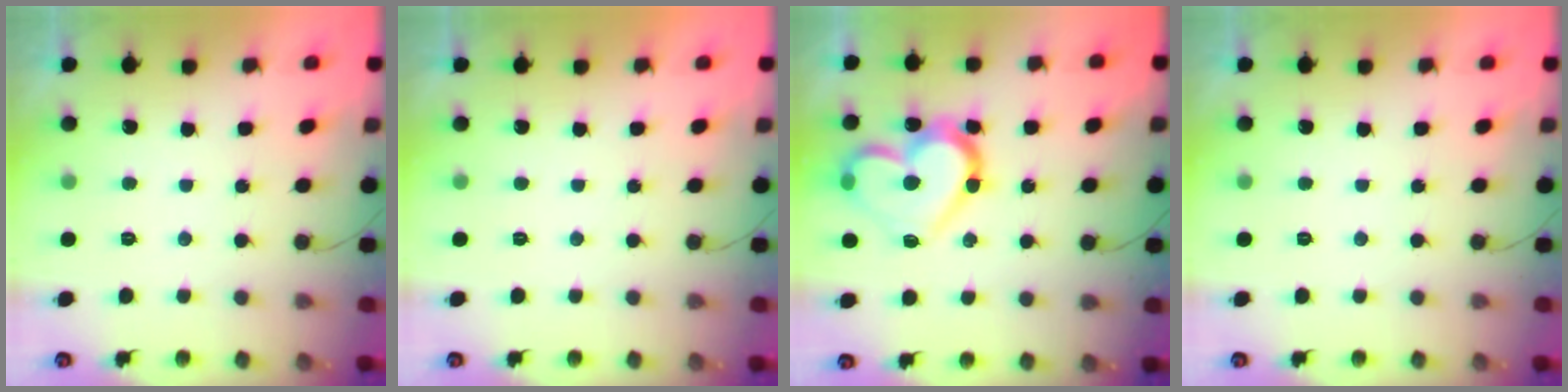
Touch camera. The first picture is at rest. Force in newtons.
{"total": 1.7, "press": 1.7, "slide": 0.0}
{"total": 18.3, "press": 18.3, "slide": 1.3}
{"total": 0.0}